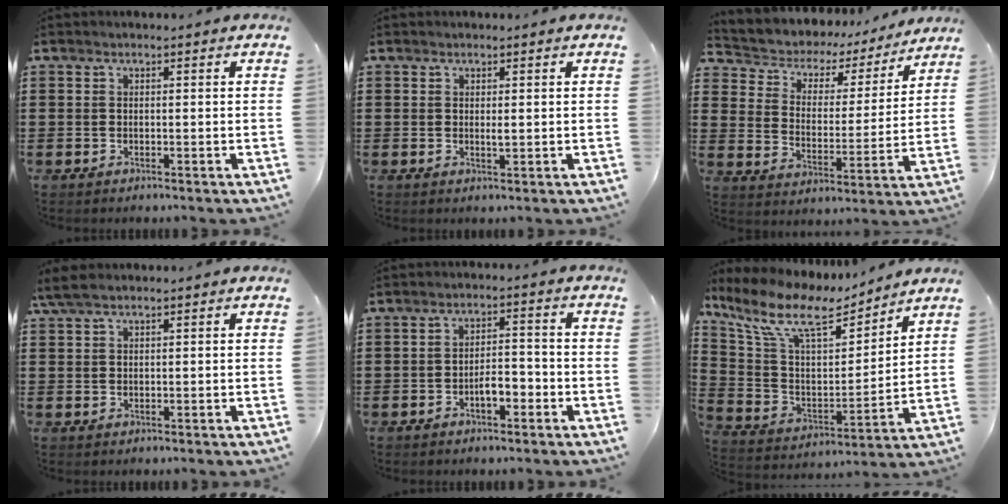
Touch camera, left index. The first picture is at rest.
{"total": 1.2, "force": [0.2, 0.3, 1.2], "torque": [-0.023, 0.000, 0.002]}
{"total": 4.6, "force": [3.9, 2.2, 0.9], "torque": [-0.046, -0.029, 0.060]}
{"total": 2.6, "force": [1.6, 0.7, 1.9], "torque": [-0.048, 0.000, 0.027]}
{"total": 3.8, "force": [-1.9, 1.5, 2.9], "torque": [-0.053, 0.006, -0.037]}
{"total": 11.1, "force": [8.0, 4.0, 6.5], "torque": [-0.160, -0.040, 0.137]}